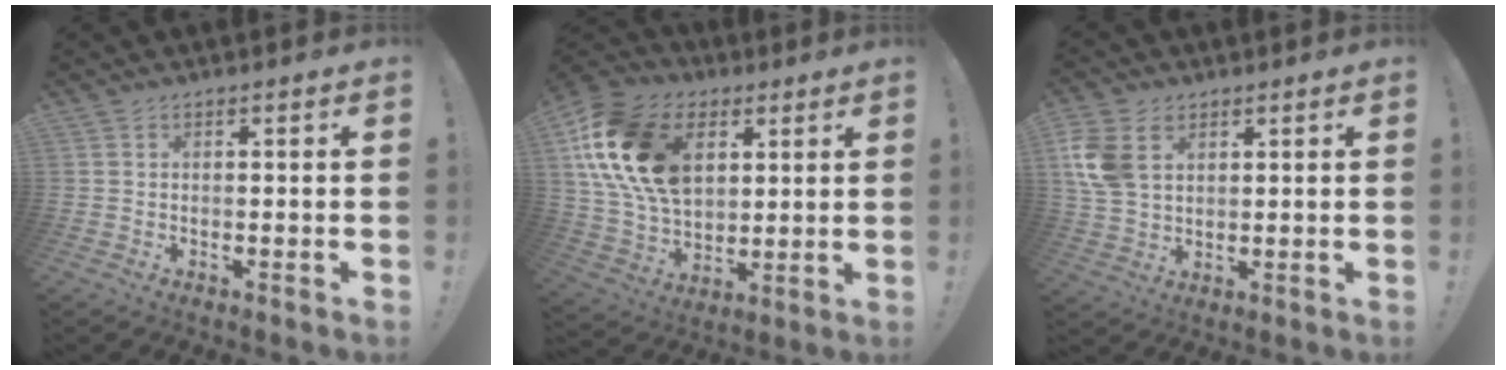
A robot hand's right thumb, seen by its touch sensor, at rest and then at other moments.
{"total": 21.8, "force": [7.2, 15.1, 14.0], "torque": [-0.267, -0.019, 0.139]}
{"total": 11.2, "force": [4.3, 7.9, 6.8], "torque": [-0.137, -0.005, 0.087]}